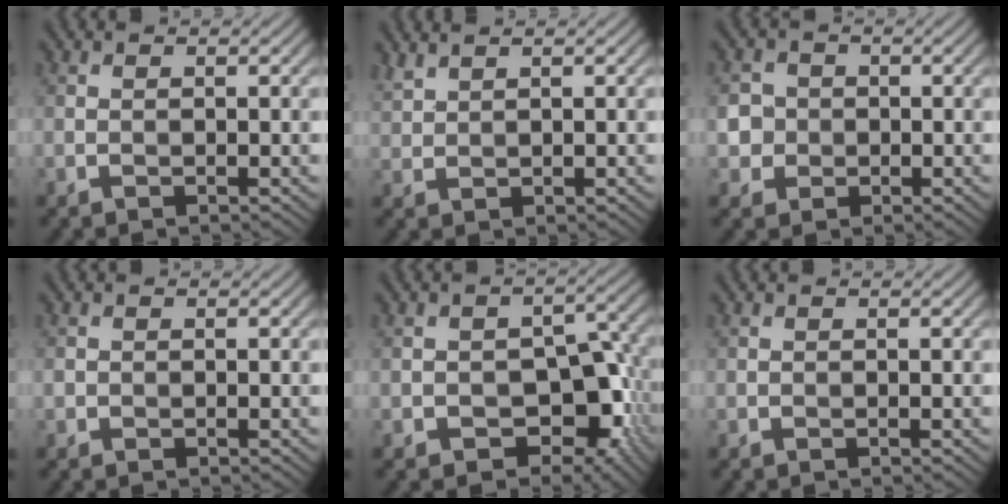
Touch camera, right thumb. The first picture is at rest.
{"total": 1.9, "force": [1.7, 0.4, 0.7], "torque": [-0.021, 0.006, 0.045]}
{"total": 3.6, "force": [-0.2, 3.5, 0.9], "torque": [-0.022, 0.004, -0.019]}
{"total": 0.6, "force": [-0.1, 0.6, 0.2], "torque": [-0.005, -0.003, -0.004]}
{"total": 9.4, "force": [-3.4, 6.3, 6.1], "torque": [-0.081, -0.005, -0.050]}
{"total": 0.0}